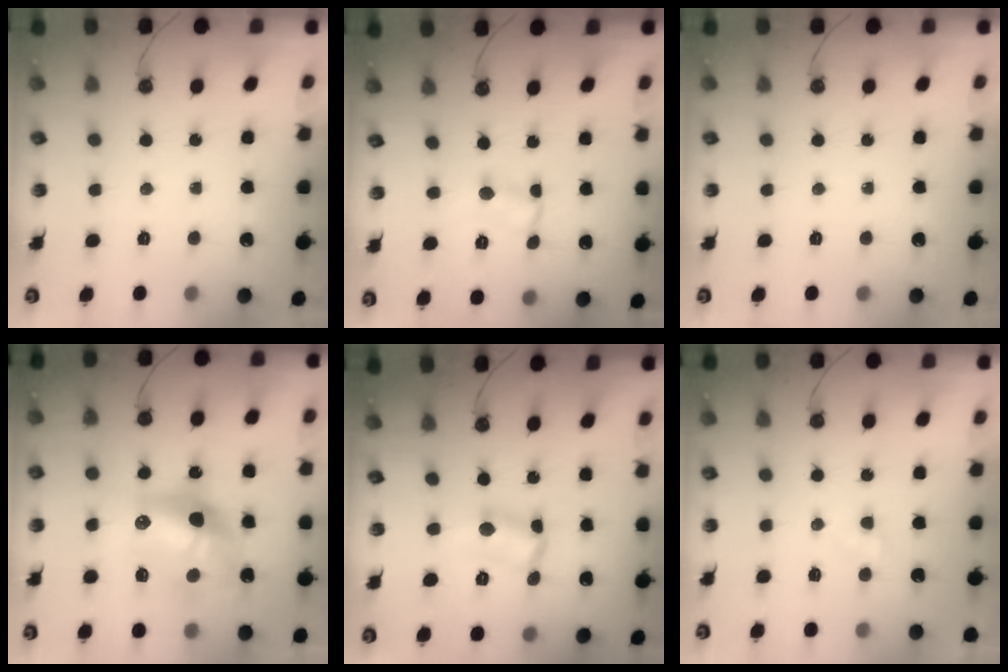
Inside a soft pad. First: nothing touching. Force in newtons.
{"total": 1.1, "press": 1.1, "slide": 0.2}
{"total": 0.0}
{"total": 14.8, "press": 14.8, "slide": 1.3}
{"total": 2.8, "press": 2.8, "slide": 0.6}
{"total": 2.2, "press": 2.2, "slide": 0.3}